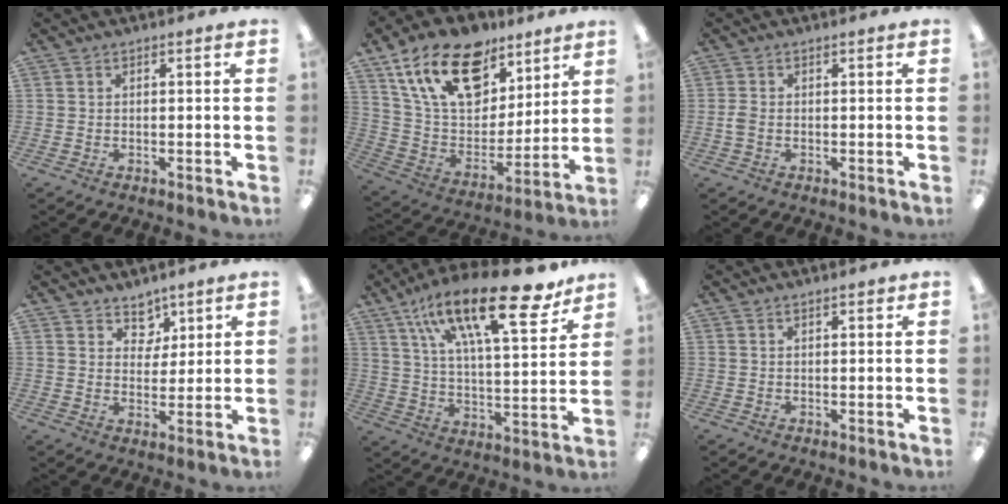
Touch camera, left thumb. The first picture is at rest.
{"total": 20.9, "force": [11.9, 12.5, 11.9], "torque": [-0.207, -0.048, 0.217]}
{"total": 2.1, "force": [-0.4, 1.3, 1.6], "torque": [-0.037, 0.002, -0.009]}
{"total": 5.9, "force": [4.4, 3.9, 0.7], "torque": [-0.002, -0.029, 0.080]}
{"total": 25.6, "force": [16.1, 8.3, 18.0], "torque": [-0.279, -0.093, 0.260]}
{"total": 1.2, "force": [1.0, 0.3, 0.6], "torque": [-0.005, -0.004, 0.017]}